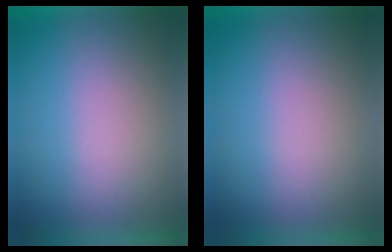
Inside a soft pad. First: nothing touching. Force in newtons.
{"total": 0.0}